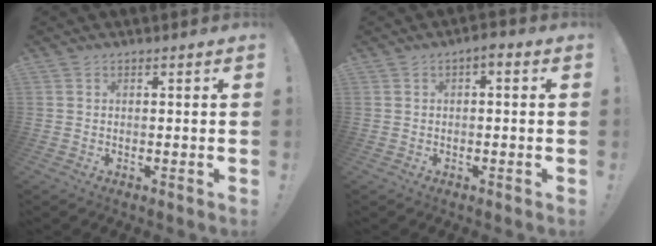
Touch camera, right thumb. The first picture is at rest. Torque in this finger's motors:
{"motor_torque": [-0.02, -0.02, 0.08, 0.08, 0.07]}